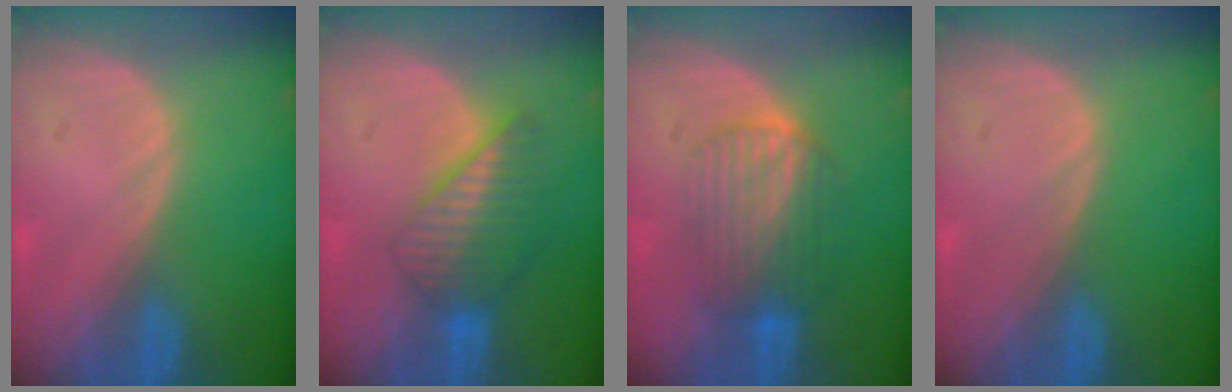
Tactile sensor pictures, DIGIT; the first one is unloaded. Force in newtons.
{"total": 6.6, "press": 6.1, "slide": 2.7}
{"total": 6.6, "press": 6.5, "slide": 1.3}
{"total": 0.0}